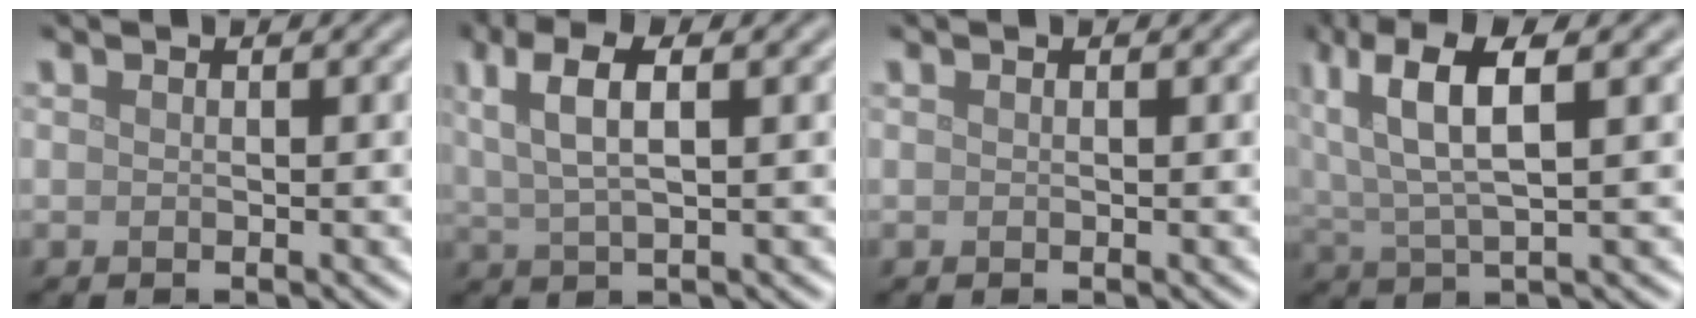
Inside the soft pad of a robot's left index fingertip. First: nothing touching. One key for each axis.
{"total": 5.9, "fx": 2.8, "fy": 1.9, "fz": 4.8, "tx": -0.093, "ty": 0.011, "tz": 0.052}
{"total": 0.0}
{"total": 7.8, "fx": 3.5, "fy": 2.4, "fz": 6.6, "tx": -0.138, "ty": 0.016, "tz": 0.065}